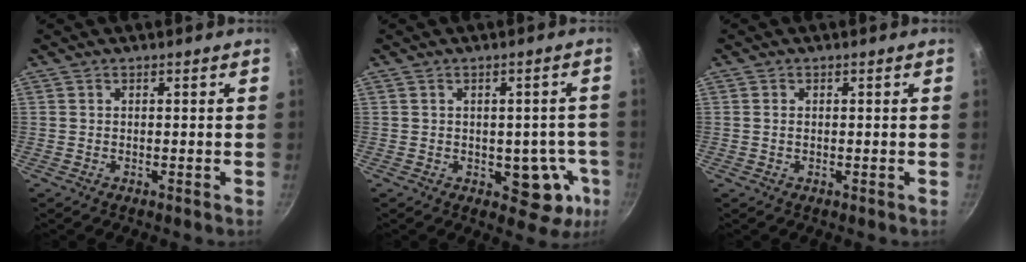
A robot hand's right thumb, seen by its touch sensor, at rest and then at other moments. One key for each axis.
{"total": 8.9, "fx": -2.2, "fy": 5.7, "fz": 6.4, "tx": -0.020, "ty": 0.017, "tz": -0.021}
{"total": 0.8, "fx": 0.1, "fy": 0.6, "fz": 0.5, "tx": -0.009, "ty": 0.002, "tz": 0.001}